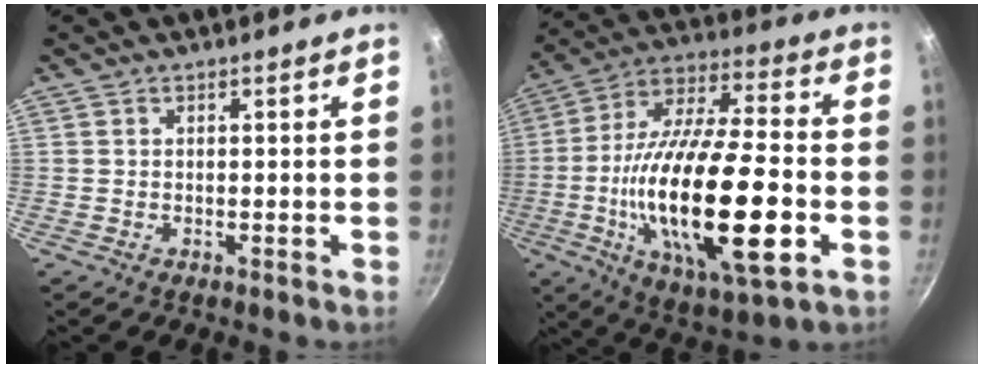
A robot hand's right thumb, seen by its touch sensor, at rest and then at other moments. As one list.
[{"total": 27.6, "force": [-5.9, 9.5, 25.3], "torque": [-0.451, 0.015, -0.100]}]